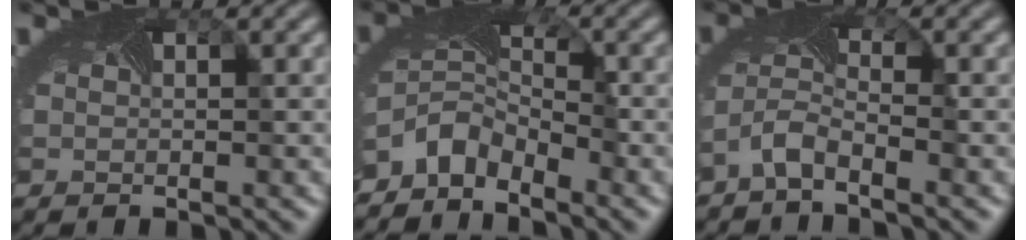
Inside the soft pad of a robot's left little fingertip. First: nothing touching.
{"total": 4.5, "force": [-3.7, 2.1, 1.4], "torque": [-0.030, -0.007, -0.082]}
{"total": 2.7, "force": [-2.4, 0.5, 1.3], "torque": [-0.039, -0.006, -0.055]}